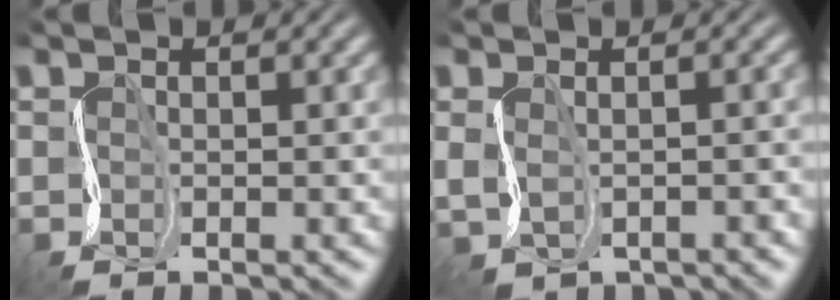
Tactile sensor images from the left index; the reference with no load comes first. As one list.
[{"total": 1.4, "force": [-0.1, 1.0, 1.0], "torque": [-0.028, -0.004, 0.006]}]